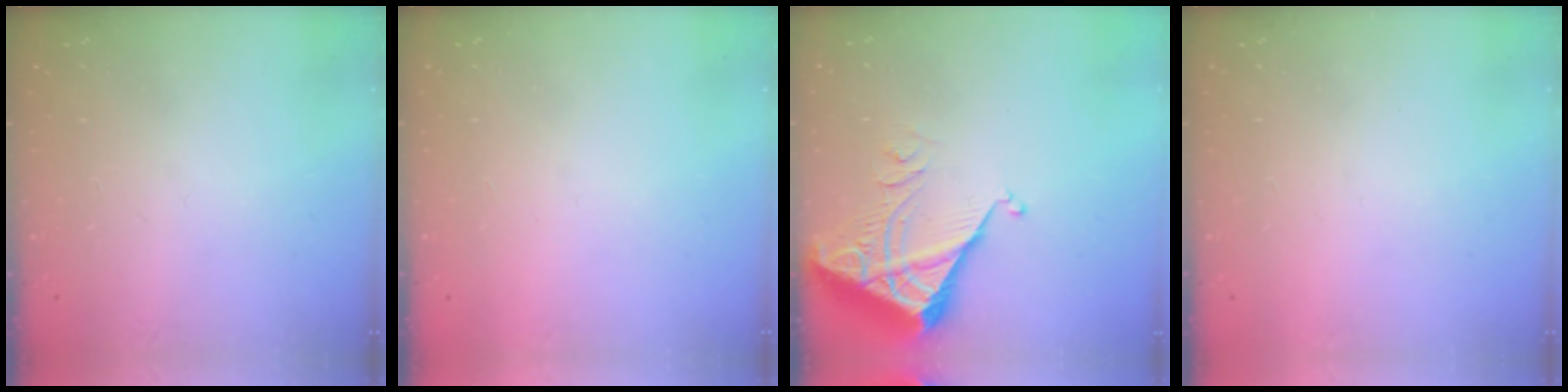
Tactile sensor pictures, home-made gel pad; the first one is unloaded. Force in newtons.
{"total": 1.5, "press": 1.5, "slide": 0.1}
{"total": 5.3, "press": 5.3, "slide": 0.7}
{"total": 1.5, "press": 1.5, "slide": 0.1}